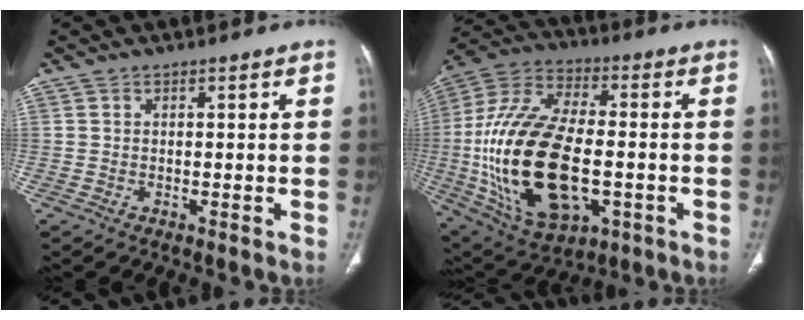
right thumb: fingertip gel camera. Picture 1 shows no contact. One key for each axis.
{"total": 27.7, "fx": -4.2, "fy": 14.8, "fz": 23.1, "tx": -0.467, "ty": 0.008, "tz": -0.053}